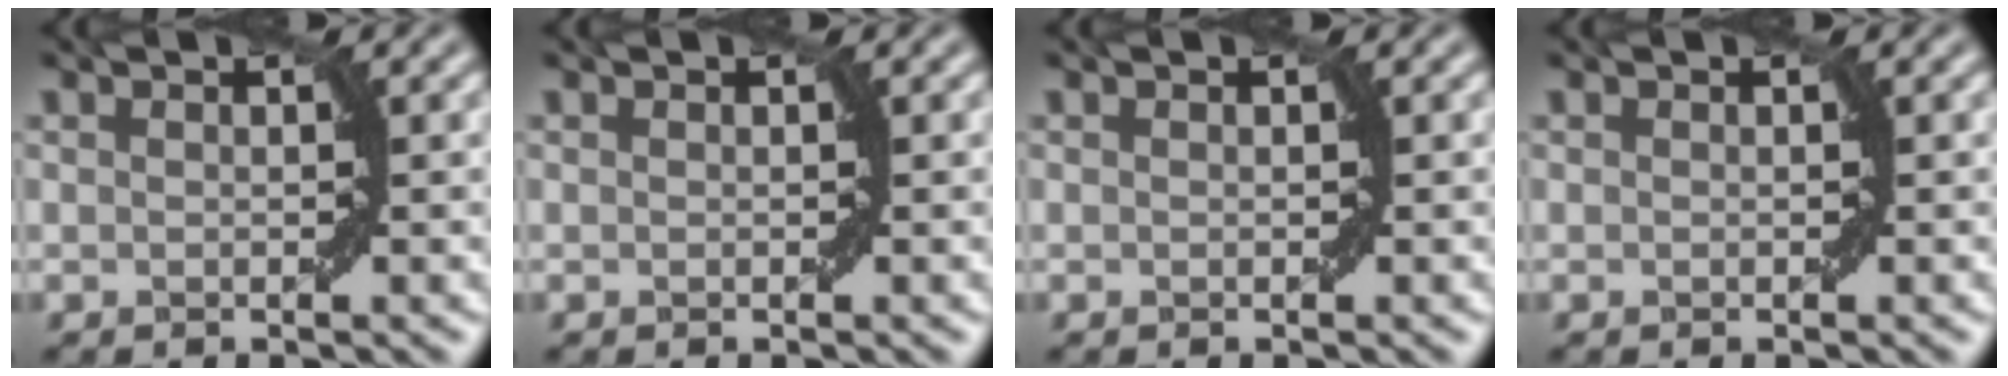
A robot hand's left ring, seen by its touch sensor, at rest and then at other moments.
{"total": 0.0}
{"total": 0.0}
{"total": 0.0}